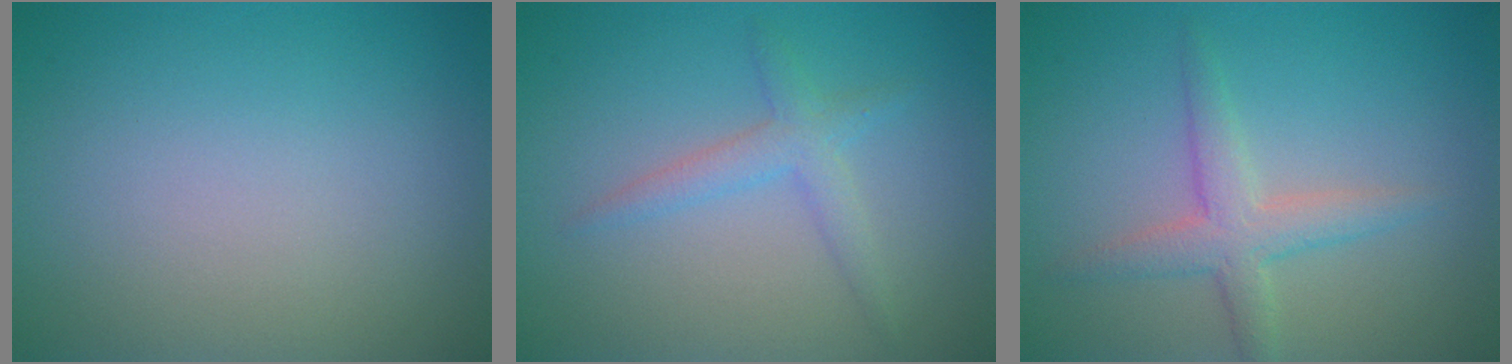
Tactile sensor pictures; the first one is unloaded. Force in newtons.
{"total": 2.2, "press": 2.2, "slide": 0.2}
{"total": 2.9, "press": 2.9, "slide": 0.1}